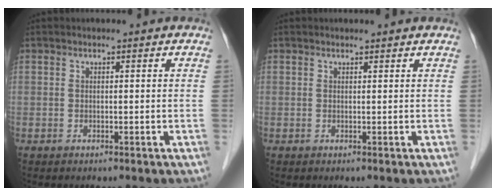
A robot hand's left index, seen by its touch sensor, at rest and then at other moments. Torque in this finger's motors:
{"motor_torque": [-0.05, 0.04, -0.29, -0.01]}